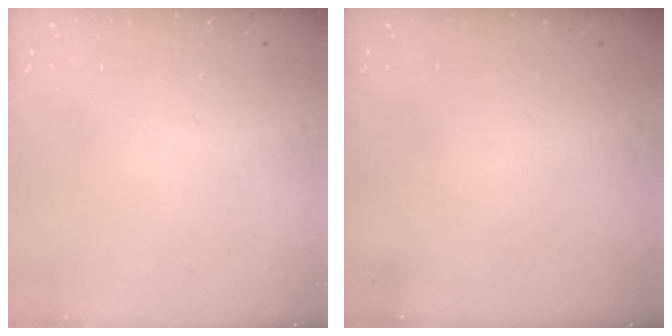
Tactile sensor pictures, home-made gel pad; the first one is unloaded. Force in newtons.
{"total": 0.0}